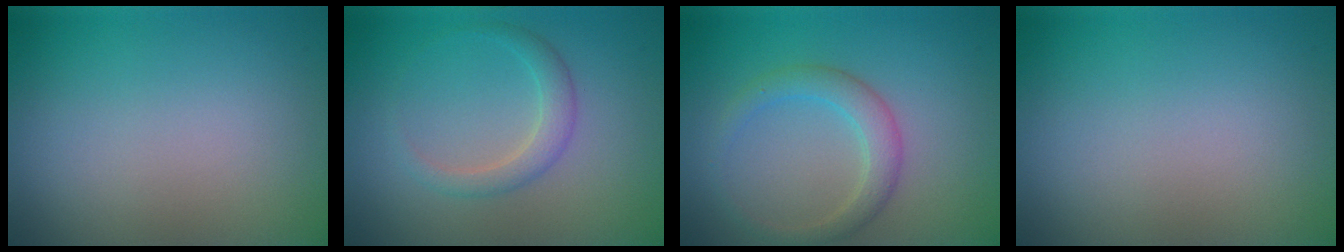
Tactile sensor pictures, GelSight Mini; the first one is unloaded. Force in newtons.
{"total": 1.9, "press": 1.9, "slide": 0.1}
{"total": 2.7, "press": 2.6, "slide": 0.2}
{"total": 0.0}